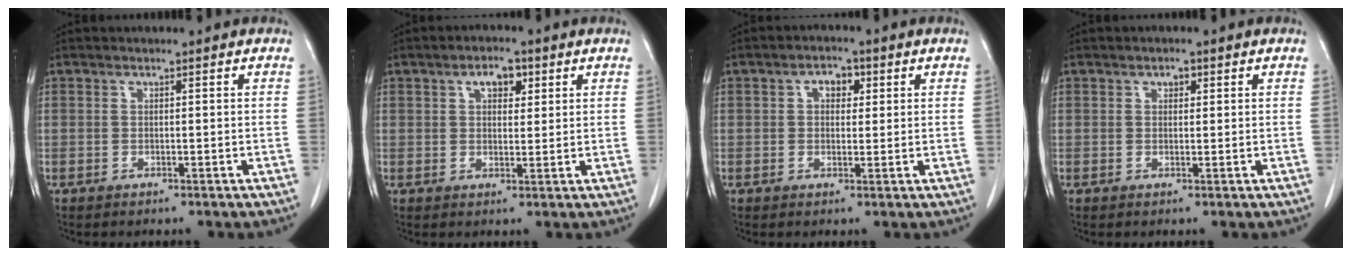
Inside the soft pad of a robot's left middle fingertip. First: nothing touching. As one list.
[{"total": 4.0, "force": [1.9, 2.0, 2.8], "torque": [-0.045, 0.008, 0.031]}, {"total": 3.3, "force": [1.2, 2.1, 2.2], "torque": [-0.035, 0.012, 0.018]}, {"total": 1.3, "force": [0.7, 0.7, 0.8], "torque": [-0.012, -0.001, 0.010]}]